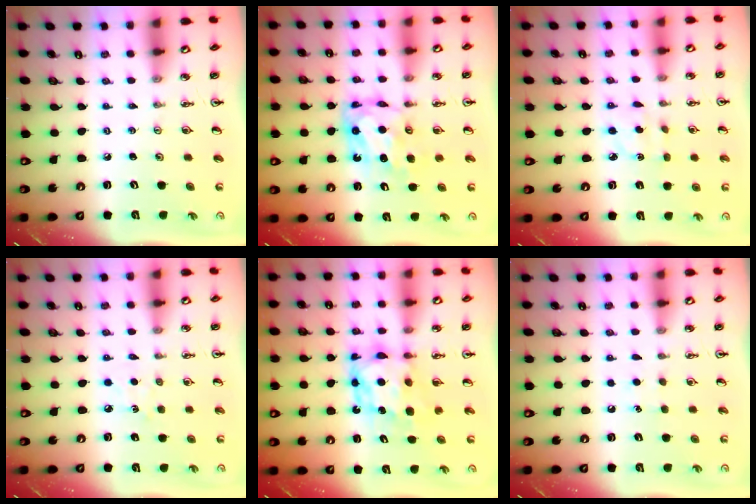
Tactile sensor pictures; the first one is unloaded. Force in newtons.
{"total": 7.4, "press": 7.4, "slide": 0.7}
{"total": 2.2, "press": 2.2, "slide": 0.2}
{"total": 4.8, "press": 4.7, "slide": 0.7}
{"total": 7.8, "press": 7.8, "slide": 0.7}
{"total": 5.3, "press": 5.3, "slide": 0.7}